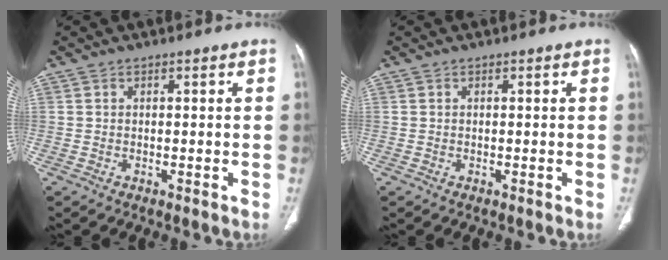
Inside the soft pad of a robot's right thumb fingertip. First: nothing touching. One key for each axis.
{"total": 0.0}